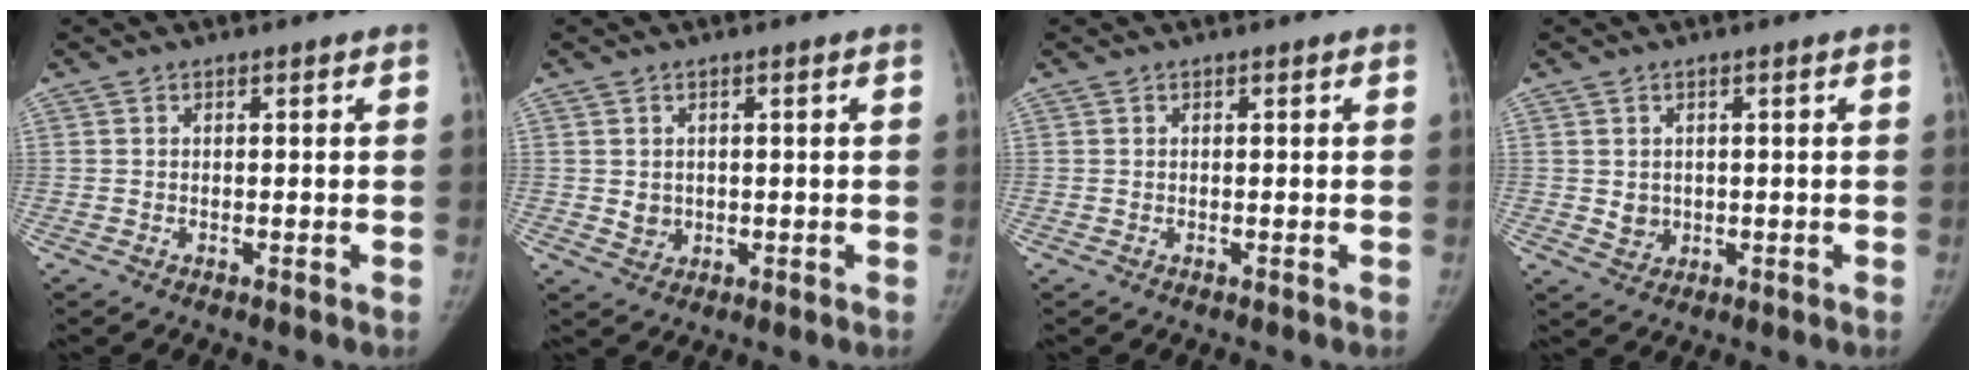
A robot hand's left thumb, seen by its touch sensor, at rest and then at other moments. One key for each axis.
{"total": 2.8, "fx": 0.2, "fy": 2.5, "fz": 1.2, "tx": -0.009, "ty": -0.002, "tz": 0.011}
{"total": 0.0}
{"total": 2.9, "fx": 0.1, "fy": 2.6, "fz": 1.3, "tx": -0.011, "ty": -0.002, "tz": 0.011}